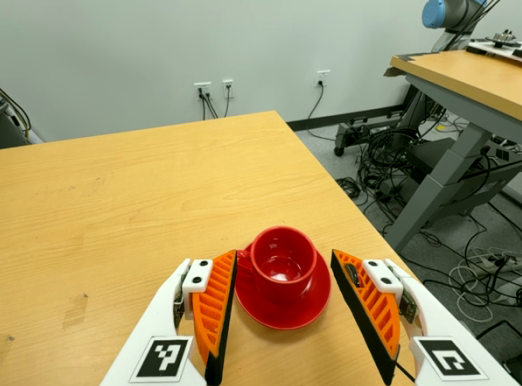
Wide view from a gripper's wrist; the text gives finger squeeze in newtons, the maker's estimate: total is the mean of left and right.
{"total": 0.5, "left": 0.2, "right": 0.9}